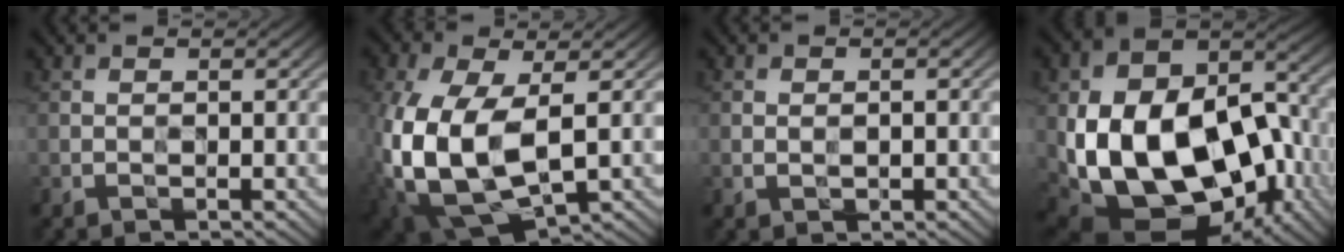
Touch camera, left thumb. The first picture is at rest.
{"total": 15.1, "force": [-1.8, 8.9, 12.0], "torque": [-0.307, -0.037, -0.017]}
{"total": 1.0, "force": [-0.1, 0.6, 0.8], "torque": [-0.012, 0.000, -0.002]}
{"total": 21.2, "force": [-4.7, 14.2, 15.0], "torque": [-0.315, -0.048, -0.044]}